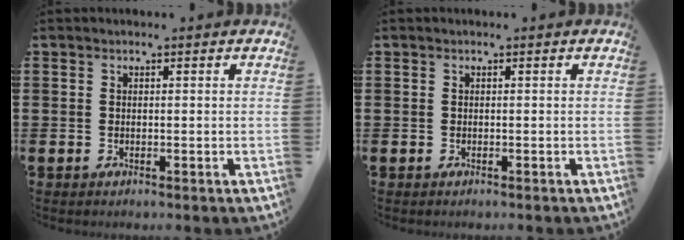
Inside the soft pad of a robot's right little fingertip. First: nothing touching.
{"total": 0.0}